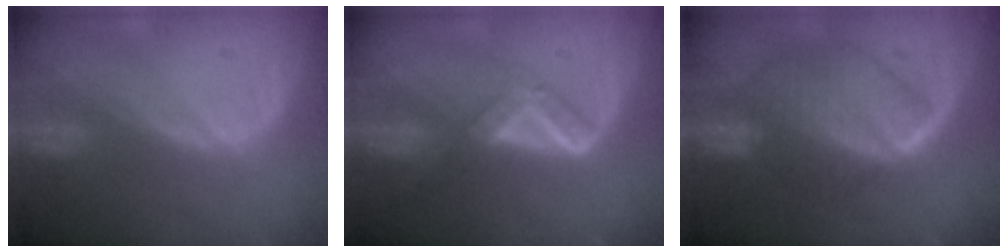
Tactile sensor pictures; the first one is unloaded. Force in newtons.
{"total": 5.5, "press": 4.7, "slide": 2.8}
{"total": 9.3, "press": 9.3, "slide": 0.6}